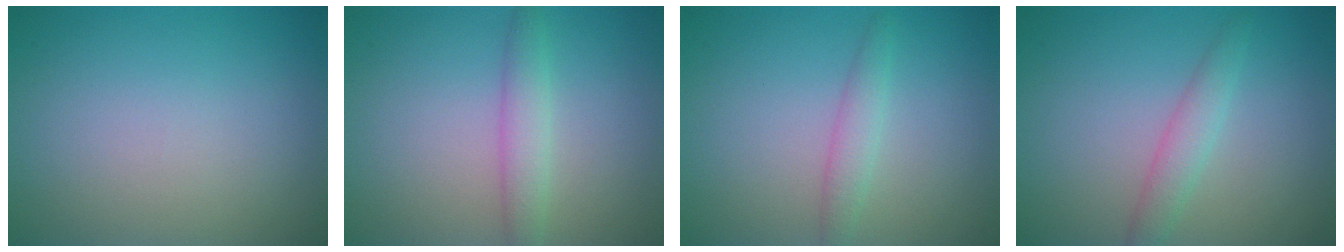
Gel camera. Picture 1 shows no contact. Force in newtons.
{"total": 2.3, "press": 2.3, "slide": 0.2}
{"total": 1.7, "press": 1.7, "slide": 0.0}
{"total": 2.0, "press": 2.0, "slide": 0.0}